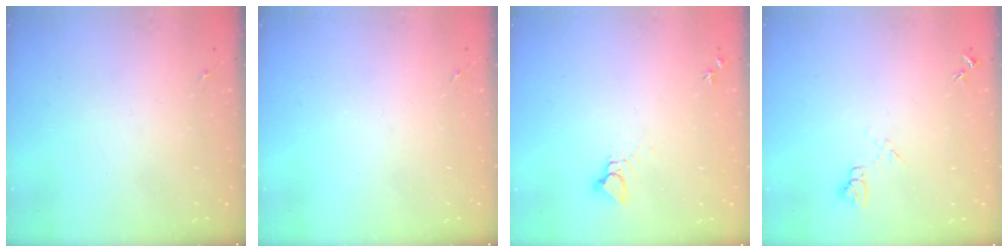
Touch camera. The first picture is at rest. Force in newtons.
{"total": 0.0}
{"total": 3.9, "press": 3.9, "slide": 0.2}
{"total": 7.1, "press": 7.1, "slide": 0.7}